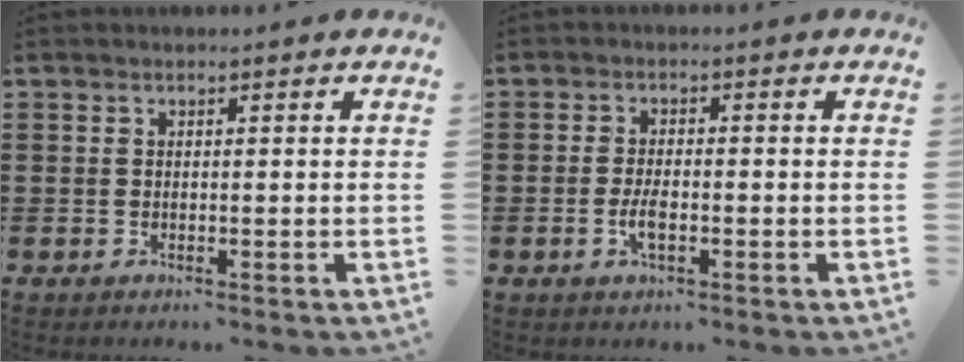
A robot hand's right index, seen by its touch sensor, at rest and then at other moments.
{"total": 3.0, "force": [-1.1, 1.0, 2.7], "torque": [-0.063, -0.005, -0.022]}